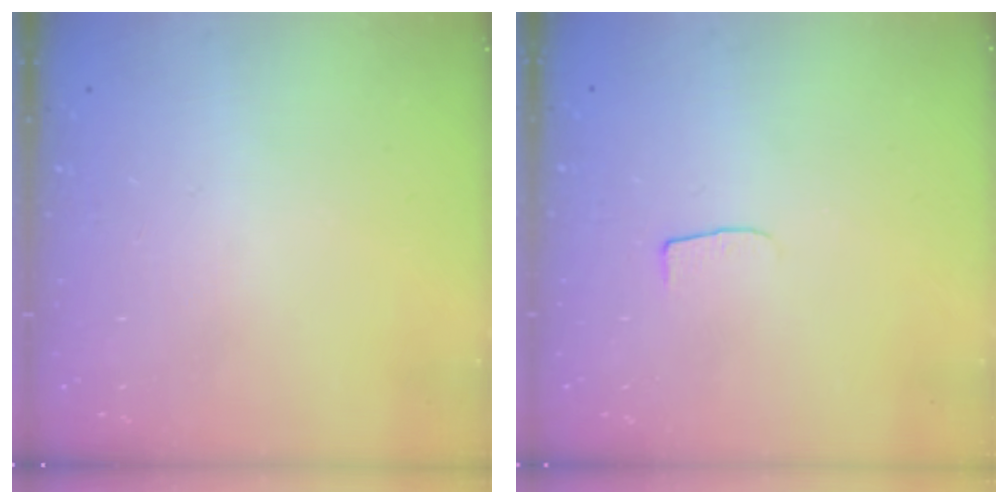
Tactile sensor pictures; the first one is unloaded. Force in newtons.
{"total": 4.0, "press": 4.0, "slide": 0.2}